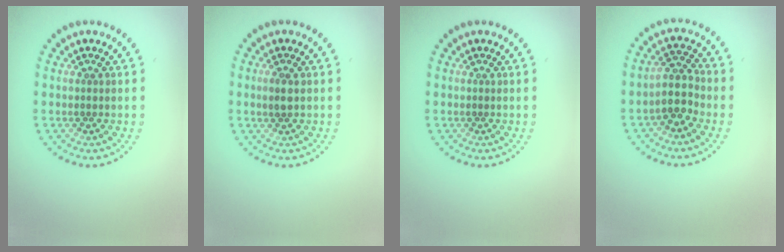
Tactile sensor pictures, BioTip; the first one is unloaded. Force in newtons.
{"total": 1.3, "press": 1.3, "slide": 0.3}
{"total": 0.0}
{"total": 2.9, "press": 2.6, "slide": 1.3}